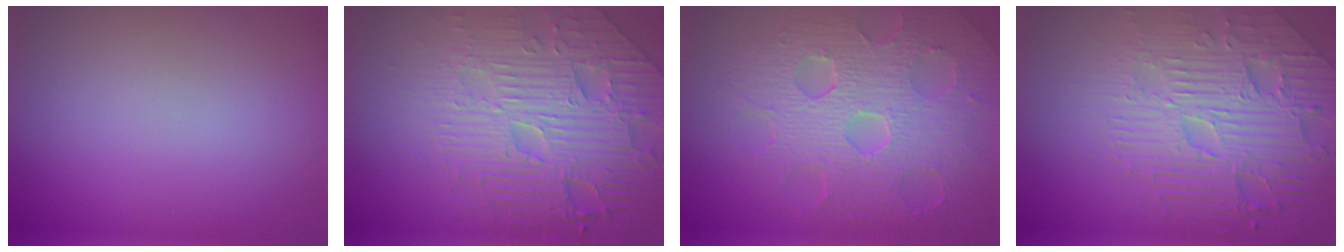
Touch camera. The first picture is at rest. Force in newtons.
{"total": 8.6, "press": 6.3, "slide": 5.9}
{"total": 8.8, "press": 6.3, "slide": 6.1}
{"total": 7.7, "press": 5.7, "slide": 5.2}